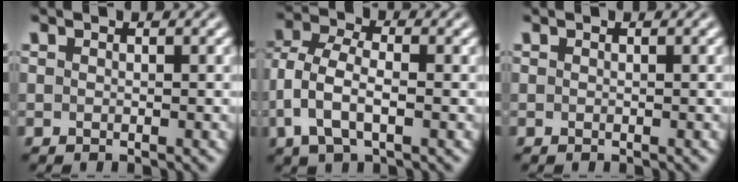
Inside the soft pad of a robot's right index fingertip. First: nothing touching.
{"total": 5.1, "force": [-0.5, 3.4, 3.8], "torque": [-0.095, -0.024, 0.000]}
{"total": 0.0}